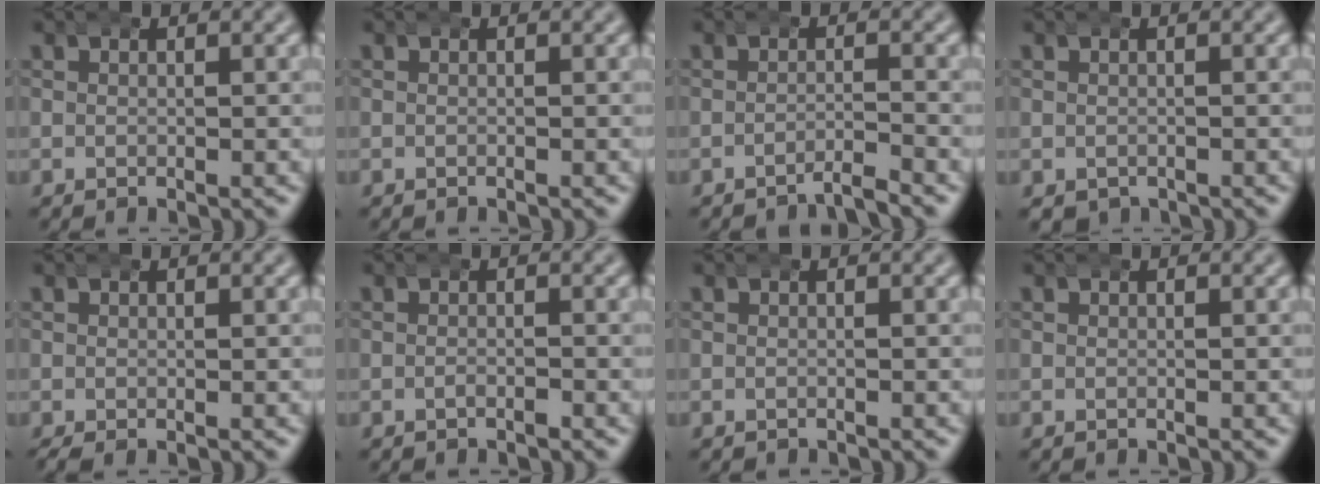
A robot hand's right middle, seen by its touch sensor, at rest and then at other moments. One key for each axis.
{"total": 0.0}
{"total": 1.6, "fx": -1.4, "fy": 0.0, "fz": 0.7, "tx": -0.004, "ty": 0.001, "tz": -0.033}
{"total": 2.1, "fx": -1.2, "fy": 1.7, "fz": 0.5, "tx": -0.018, "ty": -0.012, "tz": -0.012}
{"total": 0.8, "fx": -0.6, "fy": 0.3, "fz": 0.4, "tx": -0.010, "ty": -0.005, "tz": -0.007}
{"total": 0.7, "fx": -0.5, "fy": 0.2, "fz": 0.4, "tx": -0.002, "ty": 0.004, "tz": -0.013}
{"total": 0.6, "fx": -0.5, "fy": 0.1, "fz": -0.1, "tx": -0.003, "ty": -0.004, "tz": -0.005}
{"total": 0.0}